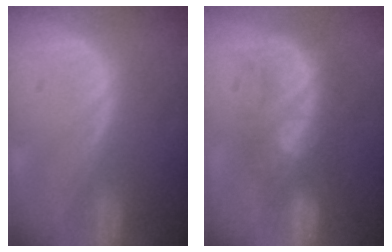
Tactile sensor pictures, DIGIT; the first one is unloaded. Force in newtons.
{"total": 8.9, "press": 7.6, "slide": 4.6}